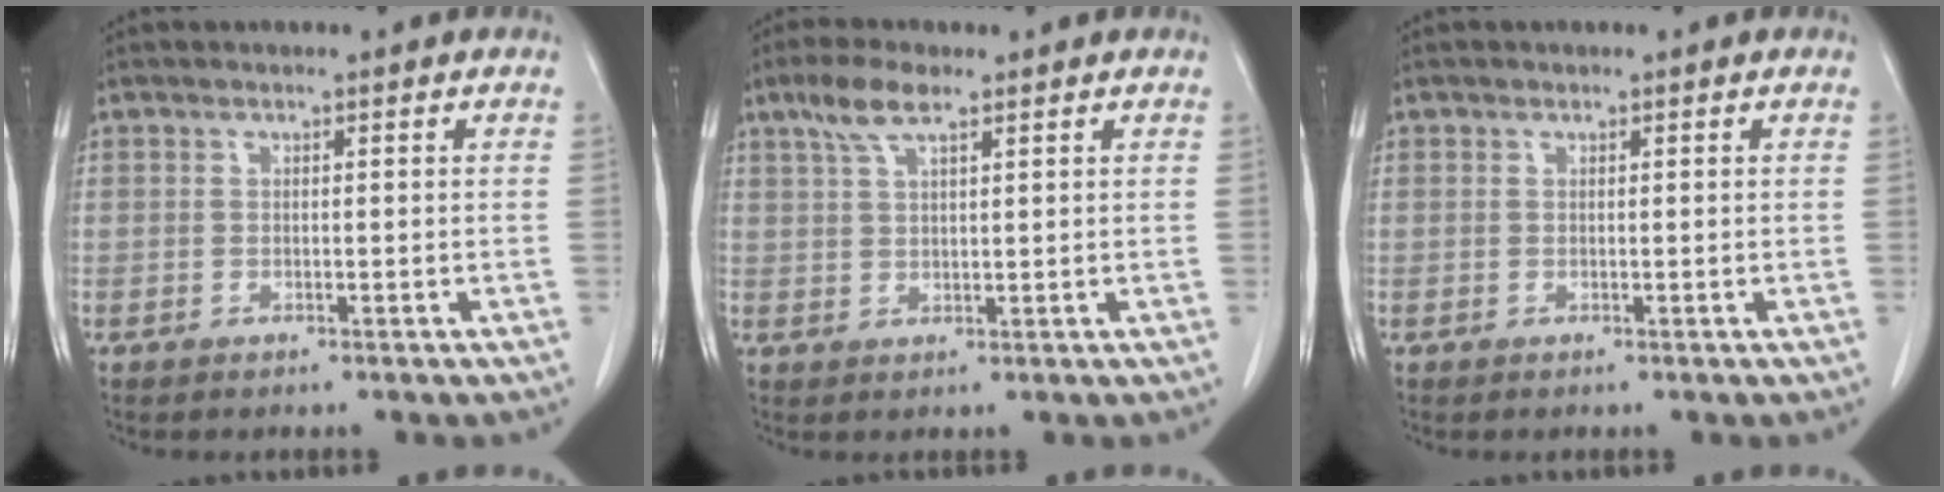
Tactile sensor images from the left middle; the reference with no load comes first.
{"total": 4.8, "force": [3.1, 1.1, 3.5], "torque": [-0.082, 0.011, 0.064]}
{"total": 0.0}